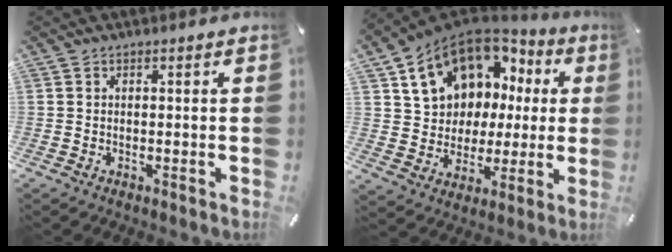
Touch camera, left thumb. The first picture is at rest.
{"total": 14.8, "force": [7.5, 11.3, 5.7], "torque": [-0.112, -0.050, 0.149]}